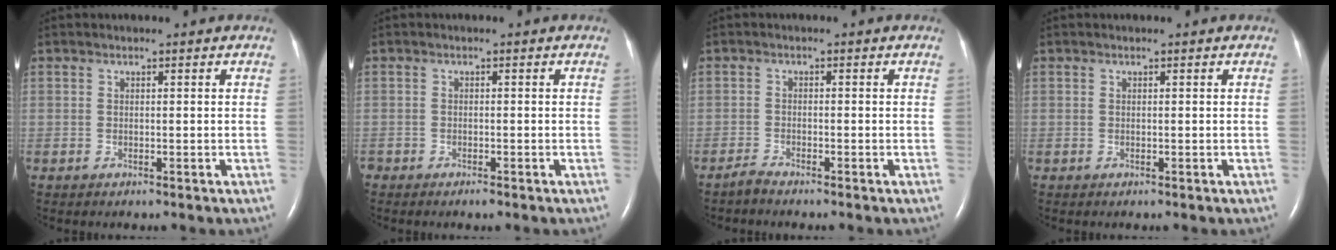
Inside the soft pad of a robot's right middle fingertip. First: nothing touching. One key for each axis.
{"total": 1.1, "fx": -0.9, "fy": 0.3, "fz": 0.5, "tx": -0.007, "ty": -0.001, "tz": -0.012}
{"total": 1.4, "fx": -1.3, "fy": -0.2, "fz": 0.3, "tx": -0.012, "ty": -0.004, "tz": -0.027}
{"total": 0.0}